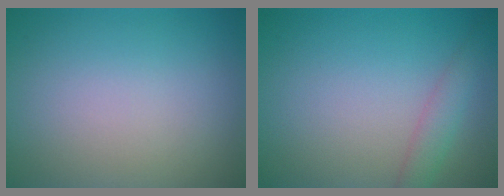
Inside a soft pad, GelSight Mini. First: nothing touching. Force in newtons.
{"total": 2.1, "press": 2.1, "slide": 0.1}